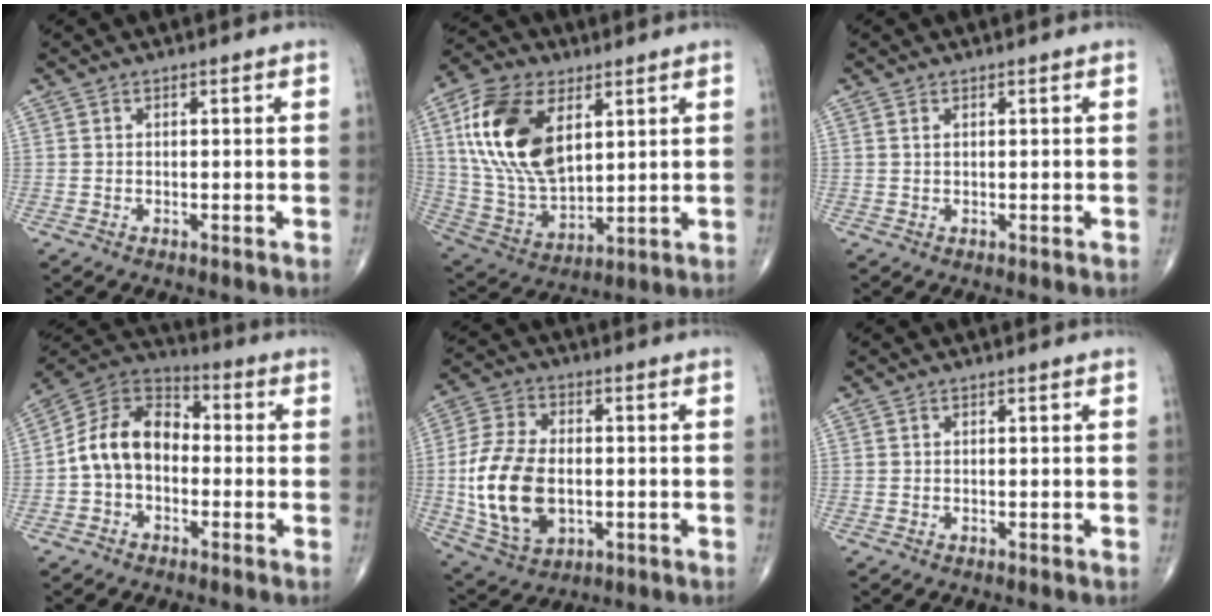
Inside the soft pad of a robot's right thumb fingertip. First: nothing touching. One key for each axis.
{"total": 20.0, "fx": 6.6, "fy": 11.5, "fz": 15.0, "tx": -0.280, "ty": -0.022, "tz": 0.127}
{"total": 0.7, "fx": 0.4, "fy": 0.3, "fz": 0.5, "tx": -0.011, "ty": 0.004, "tz": 0.009}
{"total": 11.9, "fx": -1.5, "fy": 8.6, "fz": 8.2, "tx": -0.126, "ty": 0.039, "tz": -0.044}
{"total": 16.4, "fx": -1.6, "fy": 10.3, "fz": 12.6, "tx": -0.242, "ty": 0.000, "tz": -0.019}
{"total": 0.0}